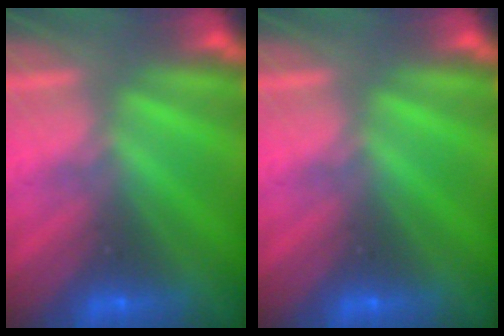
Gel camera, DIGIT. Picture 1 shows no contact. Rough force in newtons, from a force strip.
{"total": 0.0}